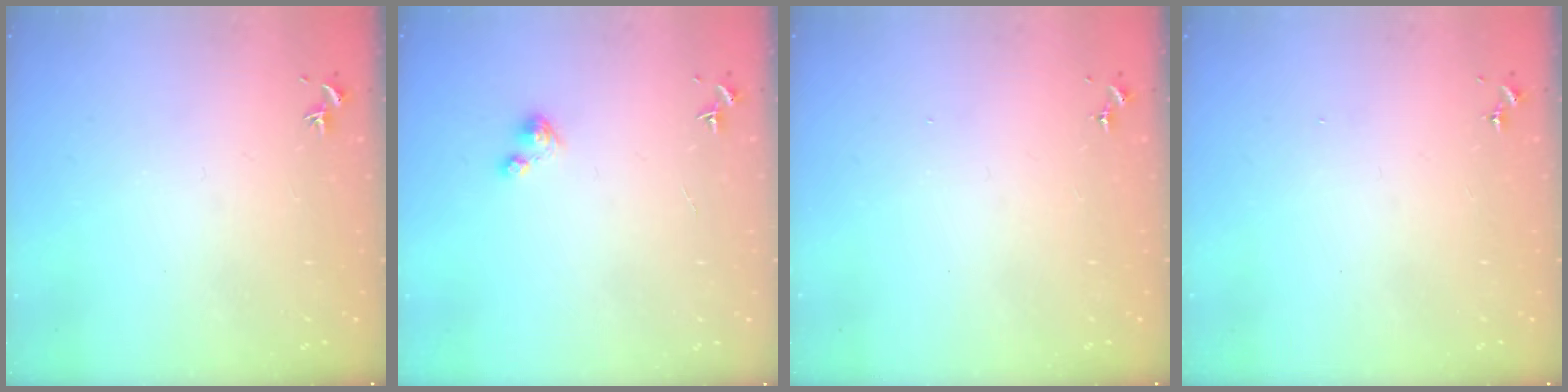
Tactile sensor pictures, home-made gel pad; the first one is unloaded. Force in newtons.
{"total": 3.0, "press": 3.0, "slide": 0.2}
{"total": 0.0}
{"total": 0.0}